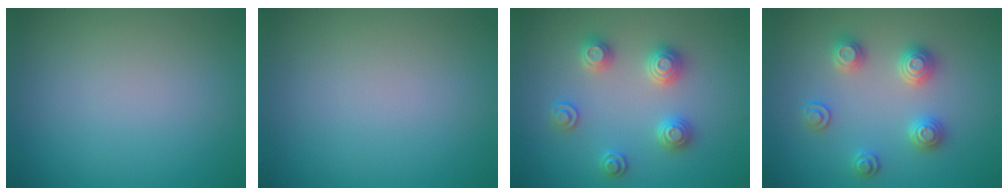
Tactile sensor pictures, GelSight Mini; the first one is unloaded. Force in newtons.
{"total": 0.0}
{"total": 2.9, "press": 2.8, "slide": 0.3}
{"total": 2.9, "press": 2.8, "slide": 0.3}